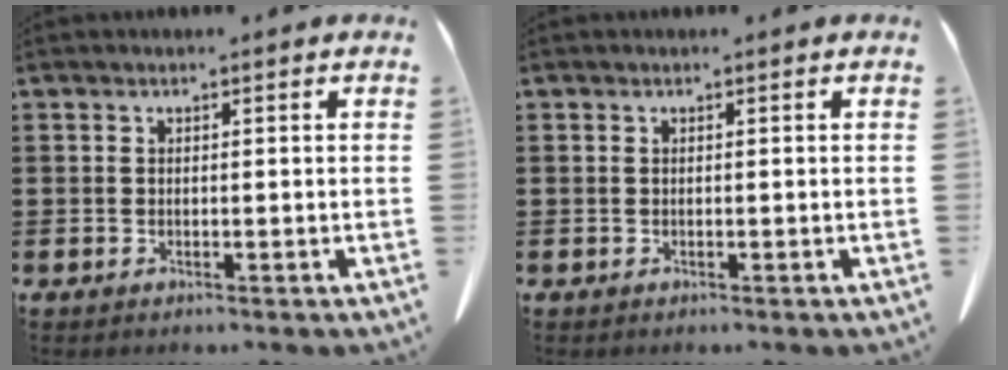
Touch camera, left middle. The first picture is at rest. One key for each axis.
{"total": 0.0}